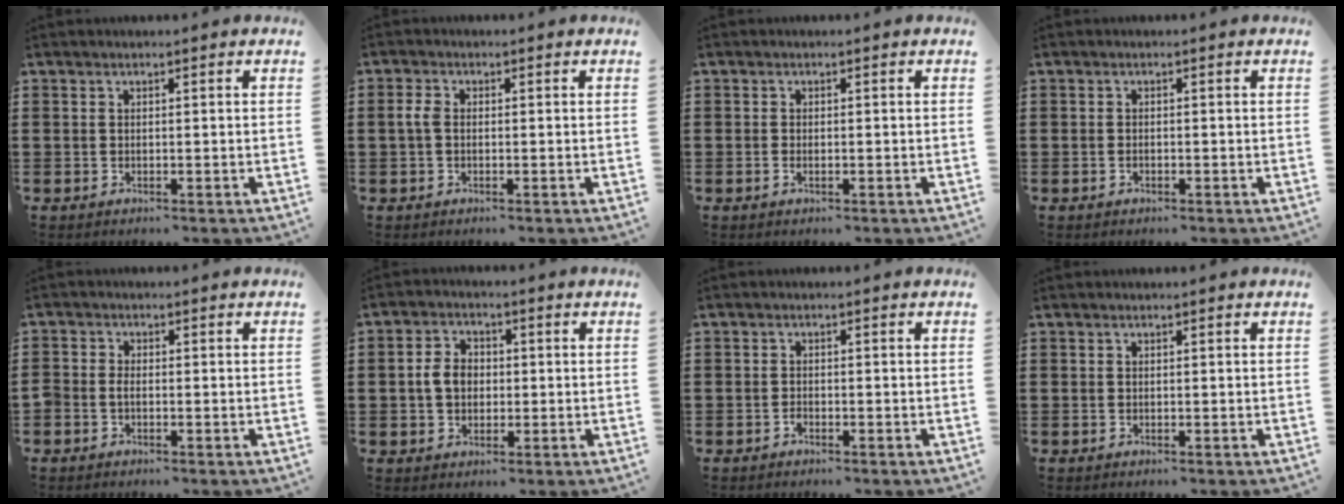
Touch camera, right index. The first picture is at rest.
{"total": 2.2, "force": [0.0, 1.5, 1.7], "torque": [-0.044, 0.002, -0.004]}
{"total": 0.8, "force": [-0.3, 0.4, 0.6], "torque": [-0.013, -0.003, -0.004]}
{"total": 0.6, "force": [-0.3, 0.3, 0.4], "torque": [-0.011, -0.003, -0.006]}
{"total": 1.3, "force": [-0.6, 0.7, 0.8], "torque": [-0.025, -0.003, -0.014]}
{"total": 4.4, "force": [-0.2, 3.3, 2.9], "torque": [-0.070, 0.009, -0.009]}
{"total": 0.9, "force": [-0.7, 0.4, 0.3], "torque": [-0.007, -0.001, -0.015]}
{"total": 0.0}